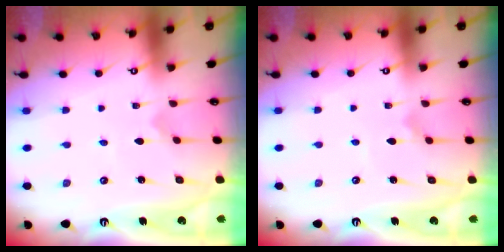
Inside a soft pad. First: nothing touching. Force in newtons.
{"total": 1.0, "press": 1.0, "slide": 0.1}